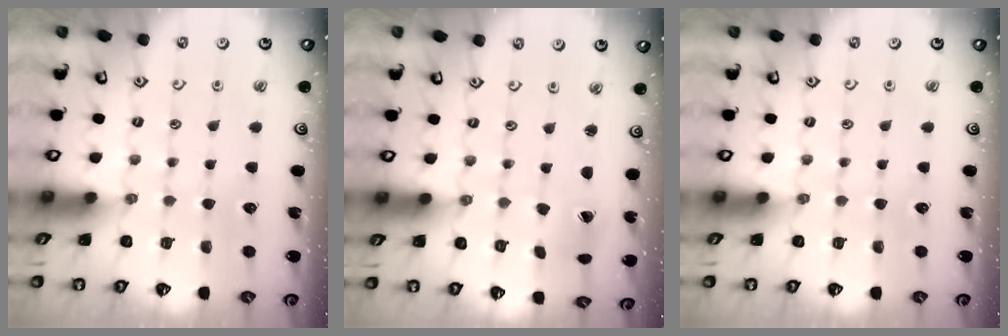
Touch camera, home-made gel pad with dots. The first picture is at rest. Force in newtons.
{"total": 2.2, "press": 2.2, "slide": 0.2}
{"total": 0.0}